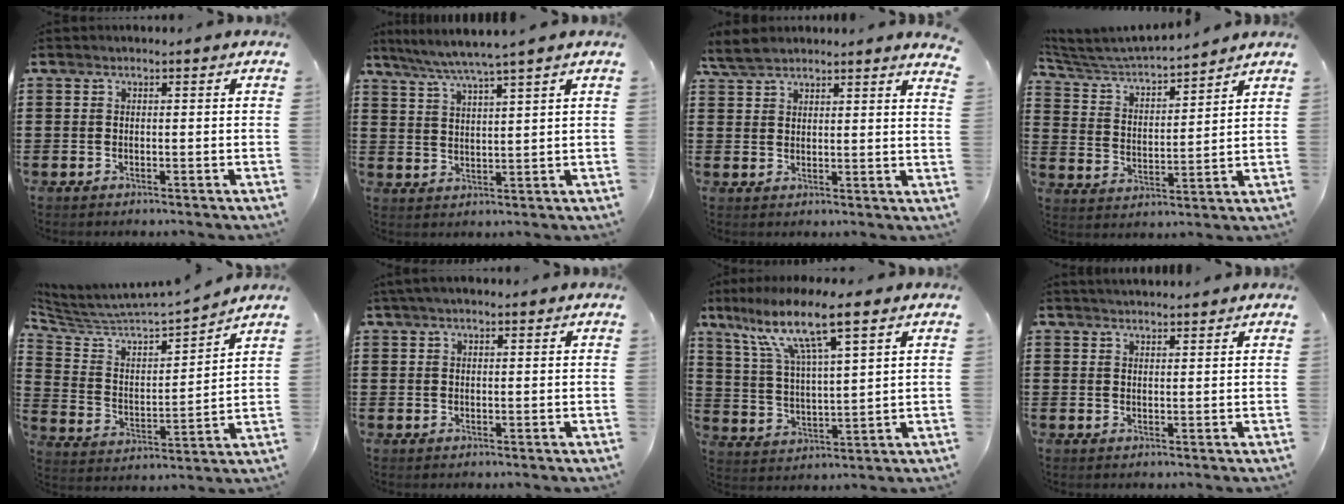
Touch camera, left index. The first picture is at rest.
{"total": 4.9, "force": [4.2, -0.9, 2.4], "torque": [-0.058, -0.019, 0.072]}
{"total": 4.9, "force": [4.6, 0.6, 1.6], "torque": [-0.047, -0.006, 0.086]}
{"total": 4.5, "force": [4.3, 0.5, 1.1], "torque": [-0.046, -0.033, 0.067]}
{"total": 5.0, "force": [4.7, 0.8, 1.5], "torque": [-0.060, -0.045, 0.071]}
{"total": 1.7, "force": [1.1, 0.4, 1.1], "torque": [-0.022, 0.005, 0.021]}
{"total": 11.4, "force": [7.6, 1.5, 8.4], "torque": [-0.181, -0.020, 0.128]}
{"total": 1.7, "force": [1.7, 0.0, 0.2], "torque": [-0.007, 0.000, 0.033]}